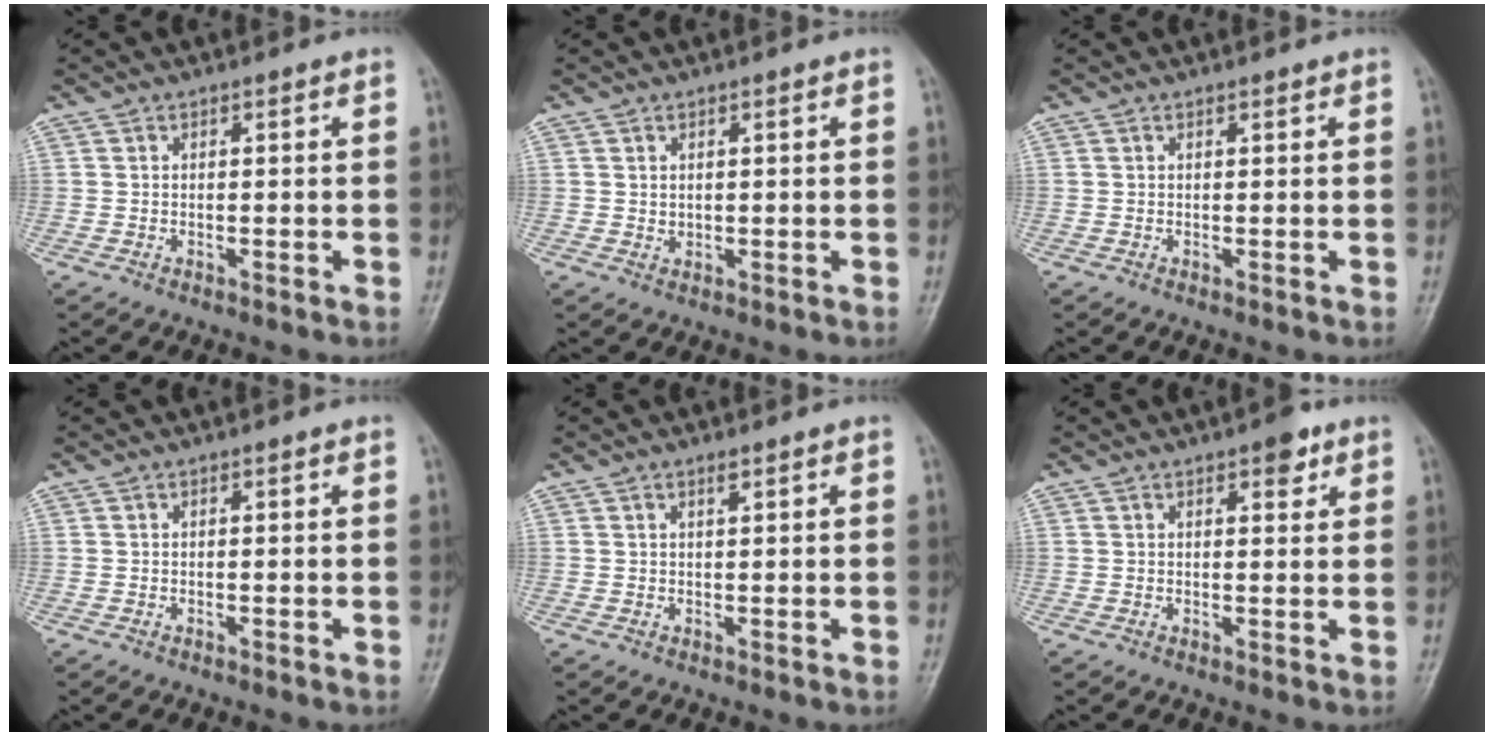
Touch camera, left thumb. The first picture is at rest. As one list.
[{"total": 1.4, "force": [0.7, 0.8, 0.8], "torque": [-0.009, -0.006, 0.015]}, {"total": 0.7, "force": [0.5, 0.2, 0.4], "torque": [-0.007, -0.002, 0.006]}, {"total": 0.0}, {"total": 1.3, "force": [0.9, 0.3, 0.9], "torque": [-0.013, -0.004, 0.016]}, {"total": 4.0, "force": [2.3, 1.7, 2.8], "torque": [-0.025, -0.009, 0.029]}]